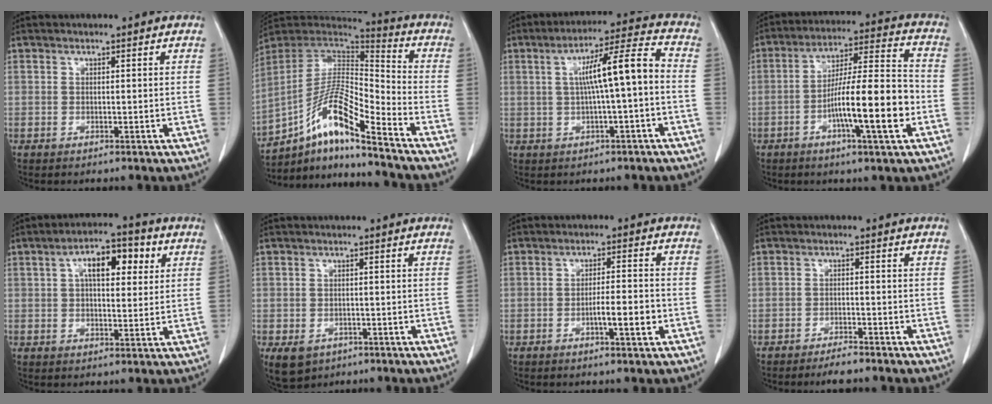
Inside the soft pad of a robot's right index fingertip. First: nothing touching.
{"total": 15.1, "force": [-10.1, 1.4, 11.2], "torque": [-0.208, 0.016, -0.179]}
{"total": 9.5, "force": [-0.1, 0.3, 9.5], "torque": [-0.153, 0.026, -0.004]}
{"total": 14.6, "force": [-4.2, 1.1, 13.9], "torque": [-0.233, 0.005, -0.073]}
{"total": 8.8, "force": [2.9, 3.6, 7.5], "torque": [-0.117, 0.024, 0.041]}
{"total": 5.5, "force": [-2.8, 4.5, 1.8], "torque": [-0.028, 0.000, -0.029]}
{"total": 5.1, "force": [-1.6, 0.5, 4.8], "torque": [-0.076, -0.002, -0.025]}
{"total": 3.0, "force": [-2.7, 0.4, 1.3], "torque": [-0.018, -0.004, -0.041]}